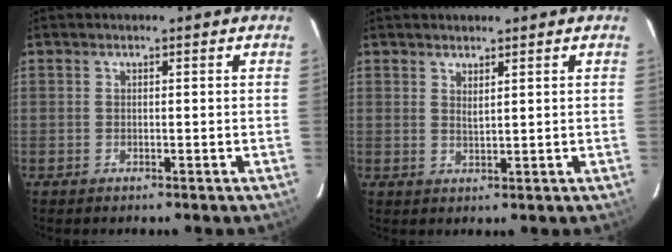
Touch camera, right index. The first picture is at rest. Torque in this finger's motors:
{"motor_torque": [-0.04, 0.16, -0.02, 0.00]}